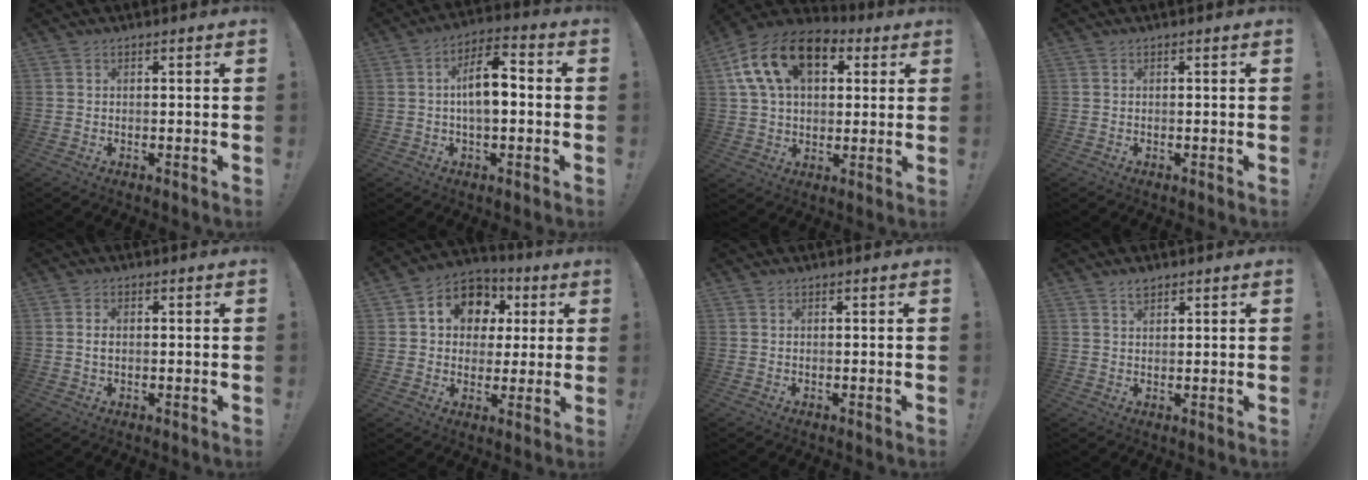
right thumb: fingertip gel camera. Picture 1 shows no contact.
{"total": 10.6, "force": [-0.1, 5.1, 9.3], "torque": [-0.138, 0.006, -0.003]}
{"total": 19.1, "force": [8.0, 11.9, 12.7], "torque": [-0.222, -0.017, 0.145]}
{"total": 0.0}
{"total": 1.6, "force": [-0.1, 1.1, 1.1], "torque": [-0.025, 0.008, -0.002]}
{"total": 11.2, "force": [3.4, 9.5, 4.7], "torque": [-0.069, -0.014, 0.070]}
{"total": 0.0}
{"total": 2.2, "force": [1.6, 1.2, 0.9], "torque": [-0.007, -0.007, 0.028]}